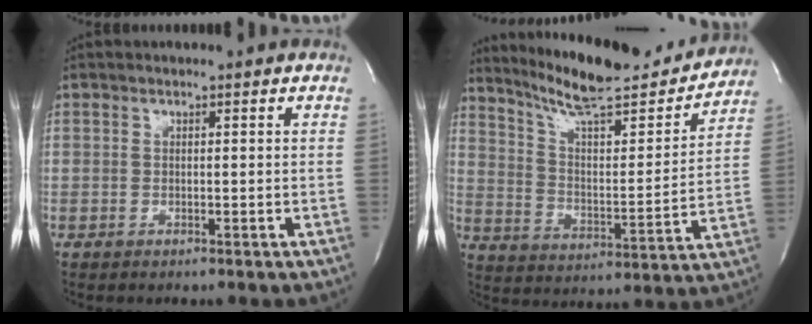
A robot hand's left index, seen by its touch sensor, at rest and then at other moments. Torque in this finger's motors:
{"motor_torque": [0.03, -0.09, 0.49, 0.14]}